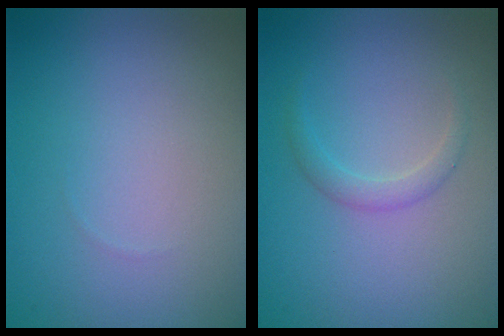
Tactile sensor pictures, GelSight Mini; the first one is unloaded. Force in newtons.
{"total": 1.2, "press": 1.2, "slide": 0.0}